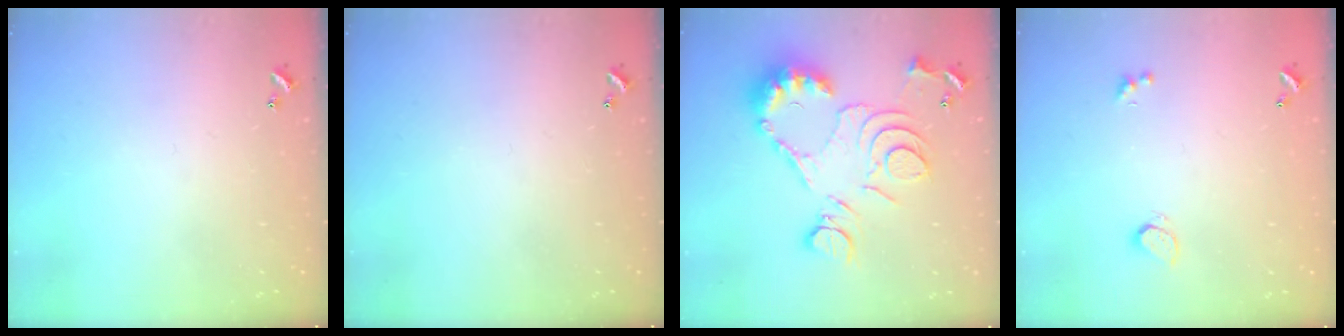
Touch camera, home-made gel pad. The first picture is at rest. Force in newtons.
{"total": 0.0}
{"total": 18.8, "press": 18.7, "slide": 1.7}
{"total": 0.6, "press": 0.5, "slide": 0.4}